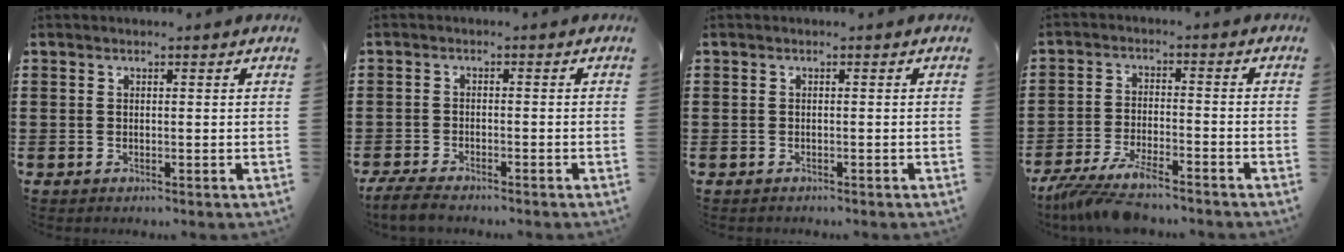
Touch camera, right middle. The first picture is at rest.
{"total": 3.3, "force": [-3.0, 0.6, 1.1], "torque": [-0.034, -0.003, -0.065]}
{"total": 0.5, "force": [-0.5, 0.2, -0.1], "torque": [0.001, 0.002, -0.011]}
{"total": 6.7, "force": [-5.9, 0.5, 3.2], "torque": [-0.077, -0.013, -0.114]}